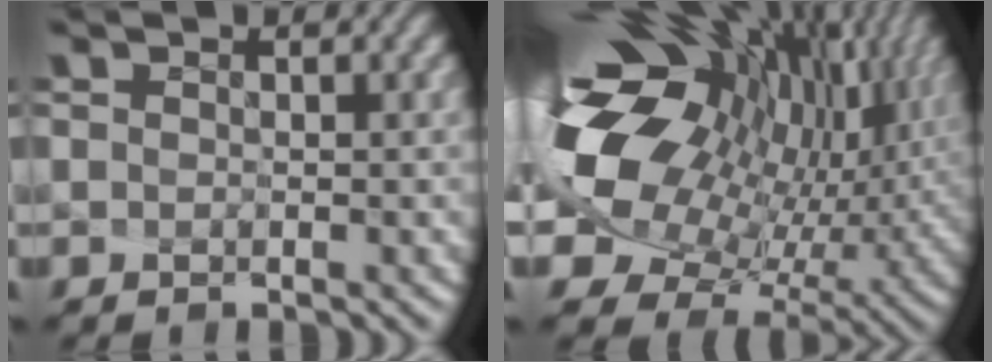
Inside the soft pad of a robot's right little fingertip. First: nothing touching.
{"total": 16.7, "force": [3.0, 10.4, 12.8], "torque": [-0.265, -0.049, 0.104]}